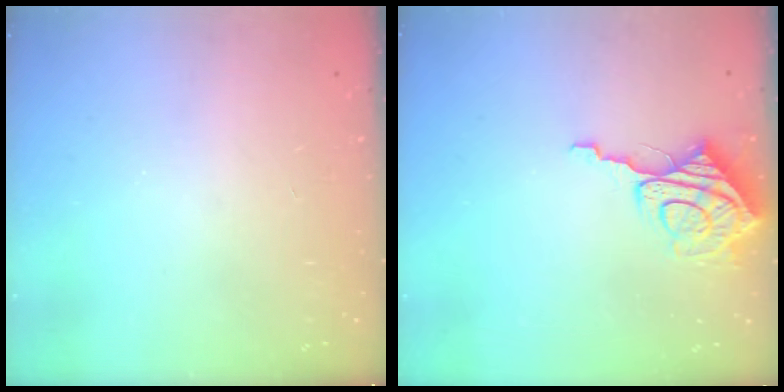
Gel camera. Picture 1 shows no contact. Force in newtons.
{"total": 10.5, "press": 10.4, "slide": 1.2}